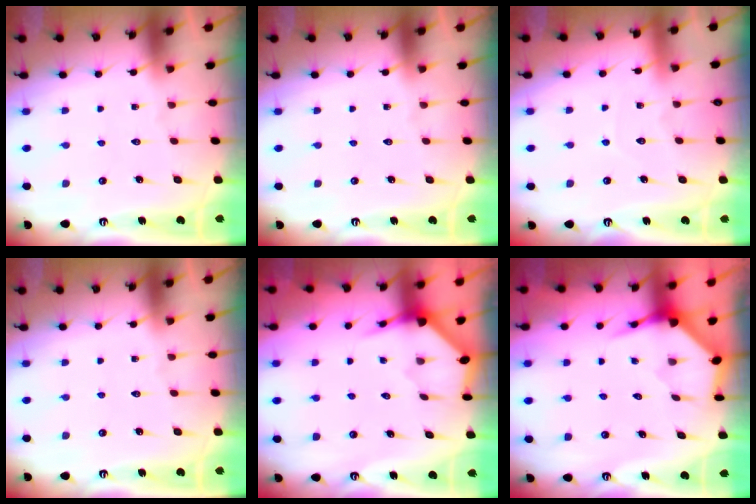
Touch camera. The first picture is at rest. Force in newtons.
{"total": 0.0}
{"total": 3.9, "press": 3.9, "slide": 0.3}
{"total": 0.0}
{"total": 5.2, "press": 5.1, "slide": 0.4}
{"total": 4.0, "press": 3.9, "slide": 0.4}